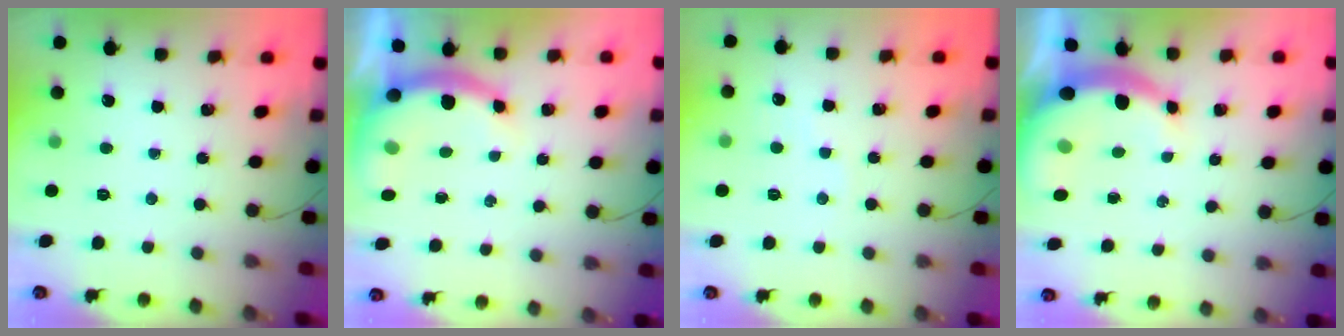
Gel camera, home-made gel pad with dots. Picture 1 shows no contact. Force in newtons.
{"total": 8.2, "press": 8.2, "slide": 0.9}
{"total": 3.1, "press": 2.9, "slide": 1.0}
{"total": 8.2, "press": 8.0, "slide": 1.6}